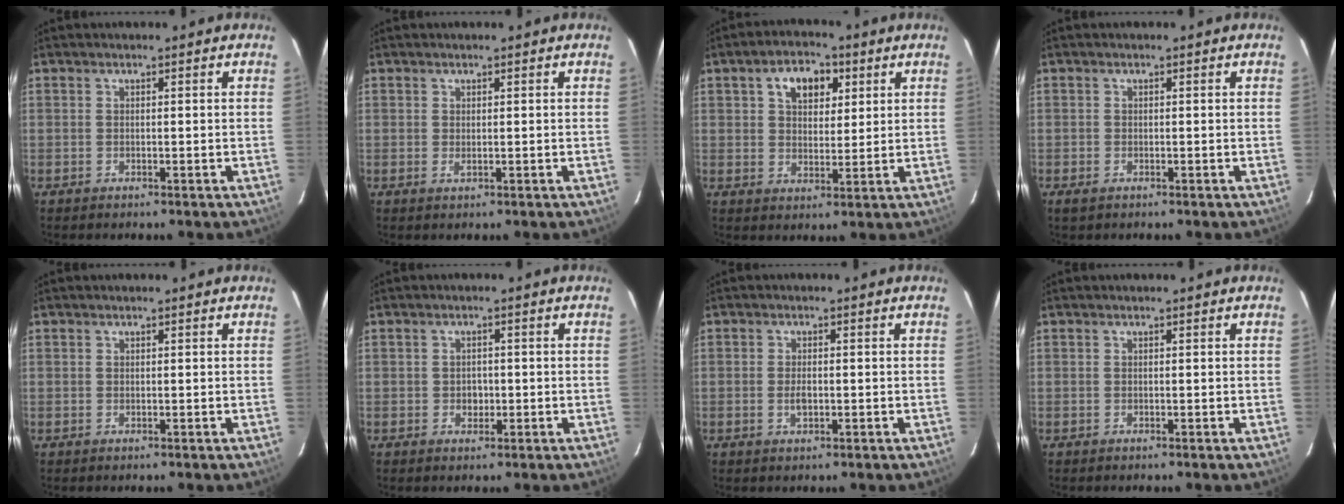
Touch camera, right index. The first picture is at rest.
{"total": 0.6, "force": [0.1, 0.2, 0.5], "torque": [-0.012, -0.001, 0.003]}
{"total": 7.8, "force": [3.3, 5.0, 5.1], "torque": [-0.083, 0.022, 0.056]}
{"total": 1.2, "force": [-0.7, 0.7, 0.6], "torque": [-0.012, -0.004, -0.015]}
{"total": 0.0}
{"total": 1.9, "force": [-0.5, 1.7, 0.7], "torque": [-0.013, 0.006, -0.005]}
{"total": 2.2, "force": [-0.5, 1.1, 1.9], "torque": [-0.036, -0.001, -0.009]}
{"total": 0.0}